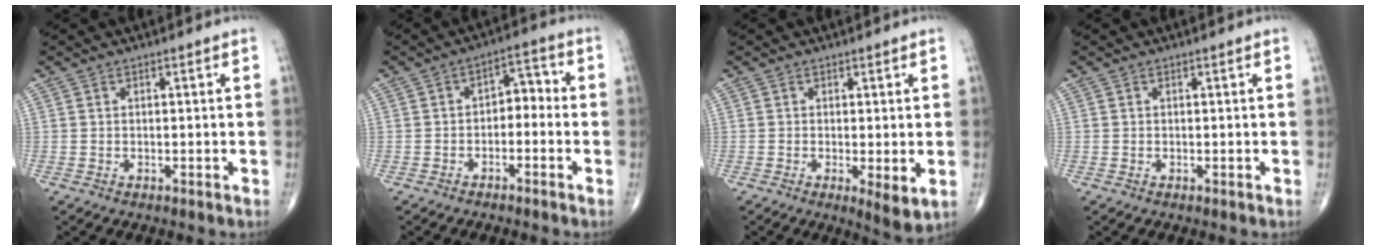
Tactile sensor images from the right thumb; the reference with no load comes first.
{"total": 5.1, "force": [-1.3, 3.3, 3.7], "torque": [-0.032, 0.038, -0.032]}
{"total": 4.6, "force": [-0.7, 1.3, 4.3], "torque": [-0.071, -0.017, -0.013]}
{"total": 0.0}